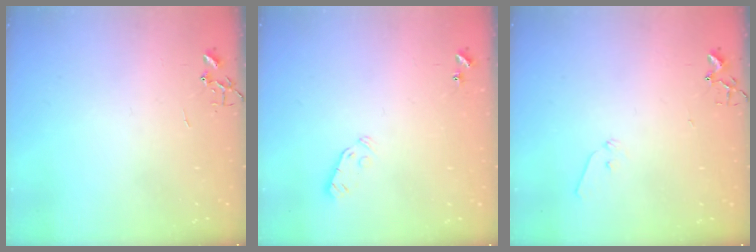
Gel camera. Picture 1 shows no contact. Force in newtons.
{"total": 3.8, "press": 3.7, "slide": 0.8}
{"total": 6.3, "press": 6.3, "slide": 0.7}